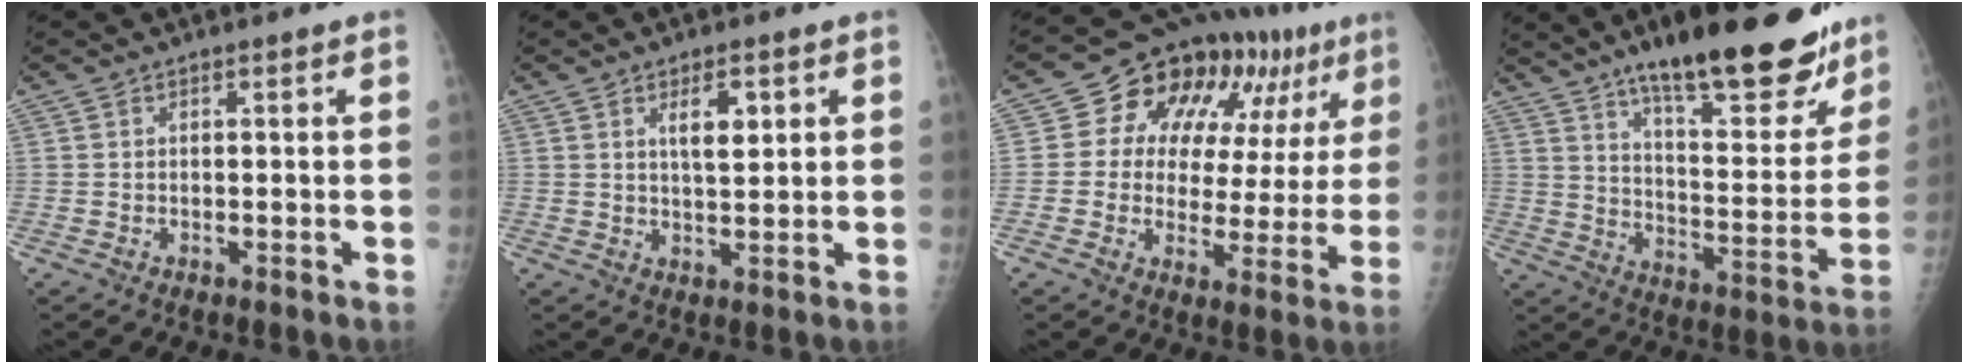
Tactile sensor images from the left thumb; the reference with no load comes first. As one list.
[{"total": 4.8, "force": [2.0, 2.0, 3.9], "torque": [-0.050, -0.011, 0.035]}, {"total": 19.3, "force": [8.0, 11.8, 13.1], "torque": [-0.127, 0.010, 0.110]}, {"total": 26.3, "force": [18.4, 7.6, 17.1], "torque": [-0.205, -0.078, 0.272]}]